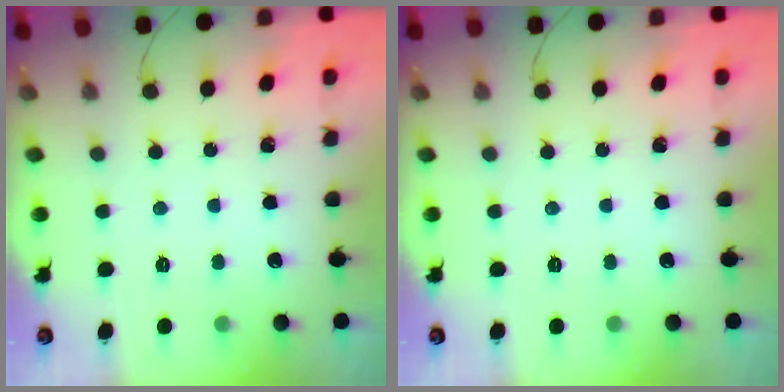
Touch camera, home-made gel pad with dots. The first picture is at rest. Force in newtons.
{"total": 0.0}